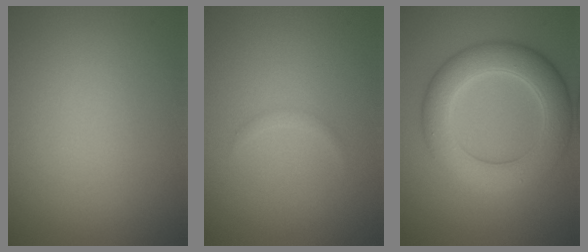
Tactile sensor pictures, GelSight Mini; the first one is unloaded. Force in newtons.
{"total": 0.5, "press": 0.5, "slide": 0.0}
{"total": 6.9, "press": 6.9, "slide": 0.2}